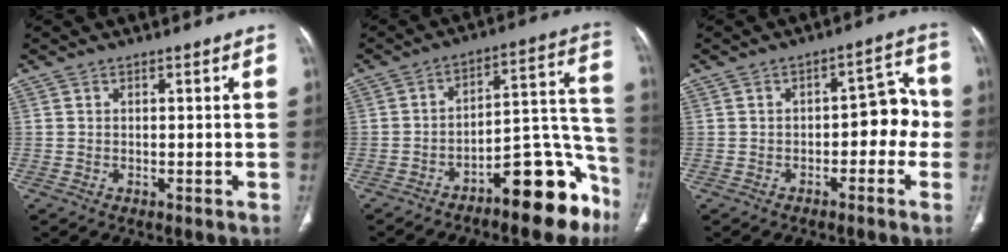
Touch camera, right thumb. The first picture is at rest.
{"total": 15.4, "force": [-10.0, 5.4, 10.4], "torque": [-0.088, 0.118, -0.151]}
{"total": 7.6, "force": [-1.8, 4.6, 5.8], "torque": [-0.038, 0.041, -0.030]}